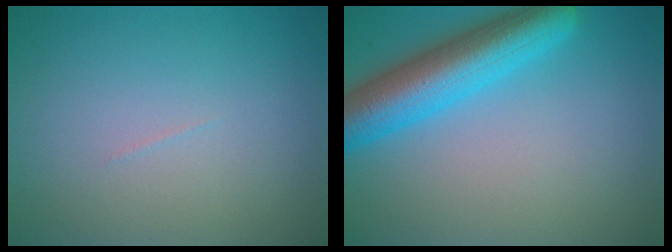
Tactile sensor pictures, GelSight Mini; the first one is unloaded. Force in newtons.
{"total": 7.6, "press": 7.6, "slide": 0.3}